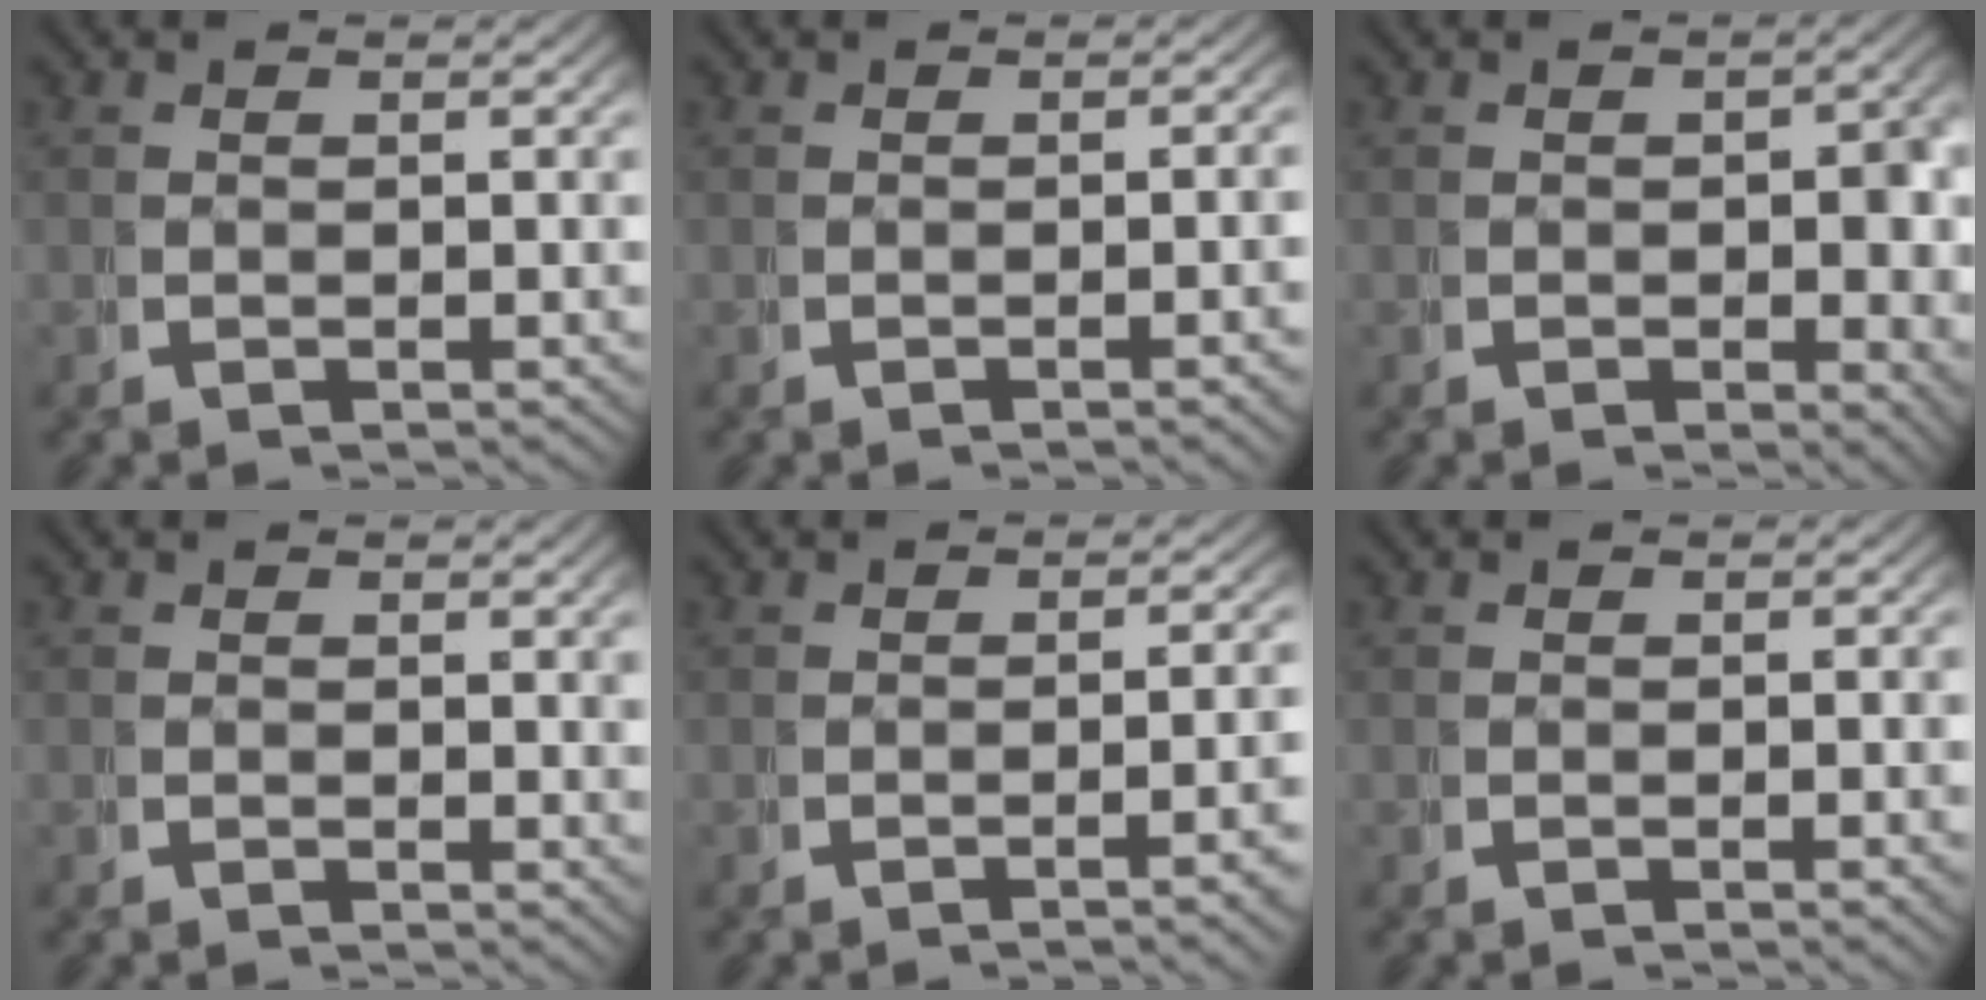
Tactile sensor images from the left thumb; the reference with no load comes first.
{"total": 1.5, "force": [-0.5, 0.0, 1.4], "torque": [-0.020, 0.008, -0.010]}
{"total": 3.3, "force": [-0.2, 1.9, 2.7], "torque": [-0.037, -0.013, 0.000]}
{"total": 0.7, "force": [0.5, 0.2, 0.4], "torque": [-0.004, -0.002, 0.007]}
{"total": 2.7, "force": [-1.0, 0.2, 2.5], "torque": [-0.036, 0.007, -0.018]}
{"total": 0.6, "force": [-0.1, 0.0, 0.6], "torque": [-0.011, 0.003, -0.002]}